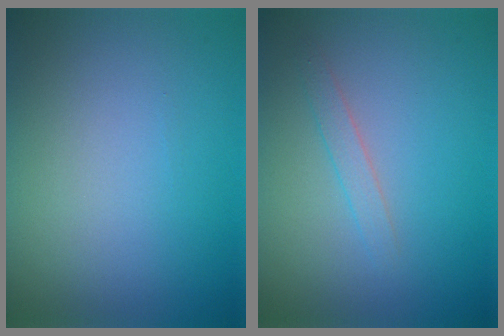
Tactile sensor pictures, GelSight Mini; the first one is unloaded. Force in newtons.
{"total": 1.2, "press": 1.2, "slide": 0.1}